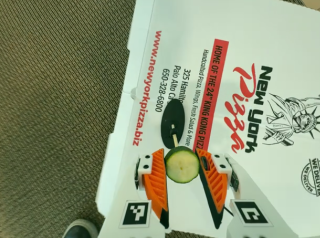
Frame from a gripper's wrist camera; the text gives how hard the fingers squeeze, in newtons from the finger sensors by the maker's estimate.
{"total": 9.4, "left": 9.4, "right": 9.4}